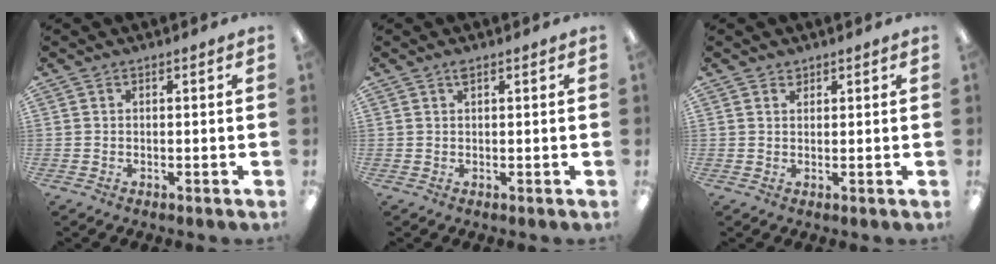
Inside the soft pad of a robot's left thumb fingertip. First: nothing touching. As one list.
[{"total": 1.1, "force": [0.8, 0.3, 0.7], "torque": [-0.017, 0.002, 0.014]}, {"total": 1.4, "force": [1.2, 0.8, 0.2], "torque": [0.004, -0.004, 0.022]}]